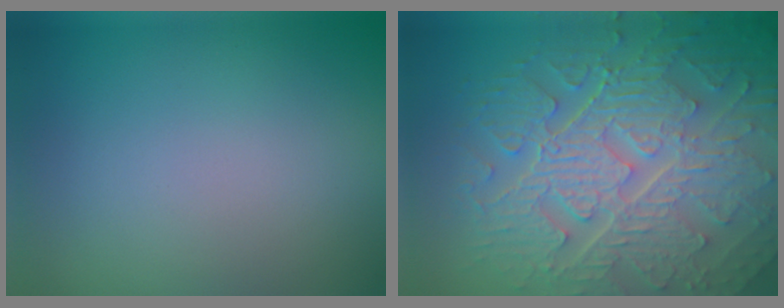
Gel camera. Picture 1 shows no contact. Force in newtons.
{"total": 10.6, "press": 7.0, "slide": 7.9}